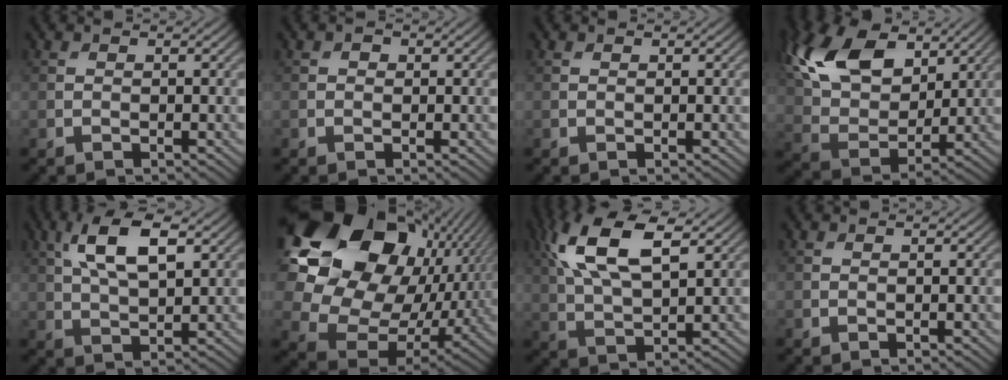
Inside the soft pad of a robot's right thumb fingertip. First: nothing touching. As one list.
[{"total": 0.6, "force": [0.0, 0.5, 0.2], "torque": [0.000, -0.004, -0.003]}, {"total": 0.0}, {"total": 14.7, "force": [7.0, 8.6, 9.7], "torque": [-0.223, 0.025, 0.126]}, {"total": 8.7, "force": [3.4, 3.6, 7.2], "torque": [-0.148, 0.012, 0.064]}, {"total": 22.4, "force": [6.8, 16.9, 13.0], "torque": [-0.326, 0.020, 0.147]}, {"total": 12.3, "force": [5.3, 5.1, 9.9], "torque": [-0.219, 0.012, 0.100]}, {"total": 0.0}]